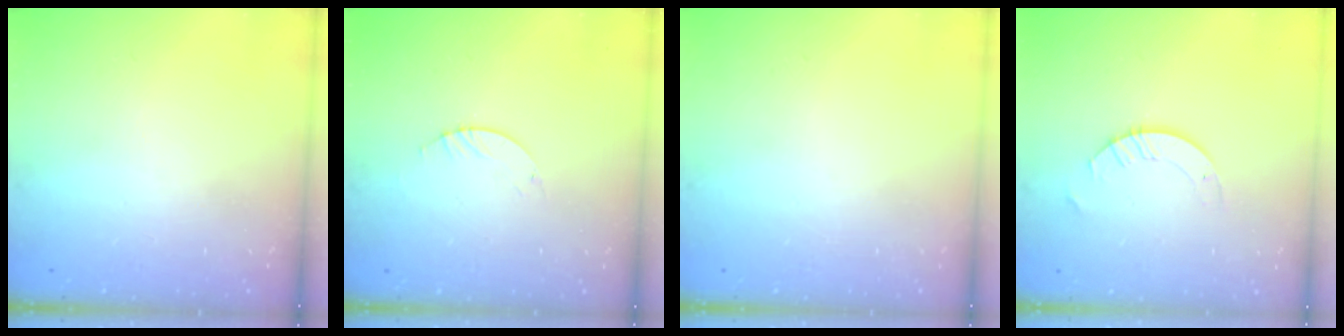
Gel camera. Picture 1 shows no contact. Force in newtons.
{"total": 0.9, "press": 0.8, "slide": 0.2}
{"total": 0.0}
{"total": 3.6, "press": 3.6, "slide": 0.4}